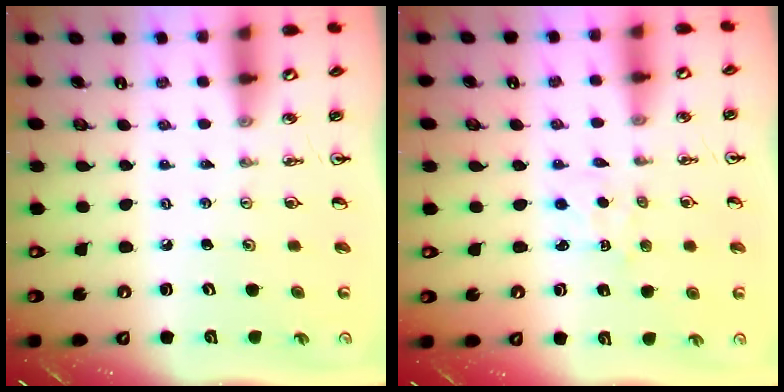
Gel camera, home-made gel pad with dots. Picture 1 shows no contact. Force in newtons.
{"total": 1.8, "press": 1.7, "slide": 0.3}